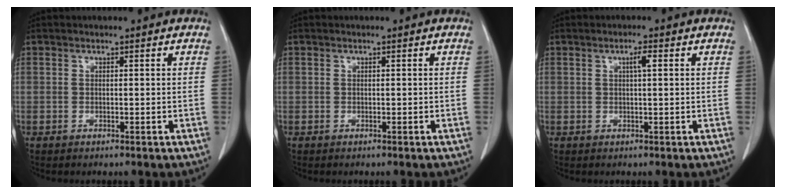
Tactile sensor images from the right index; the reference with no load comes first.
{"total": 0.0}
{"total": 1.8, "force": [0.6, 0.1, 1.7], "torque": [-0.031, 0.003, 0.009]}